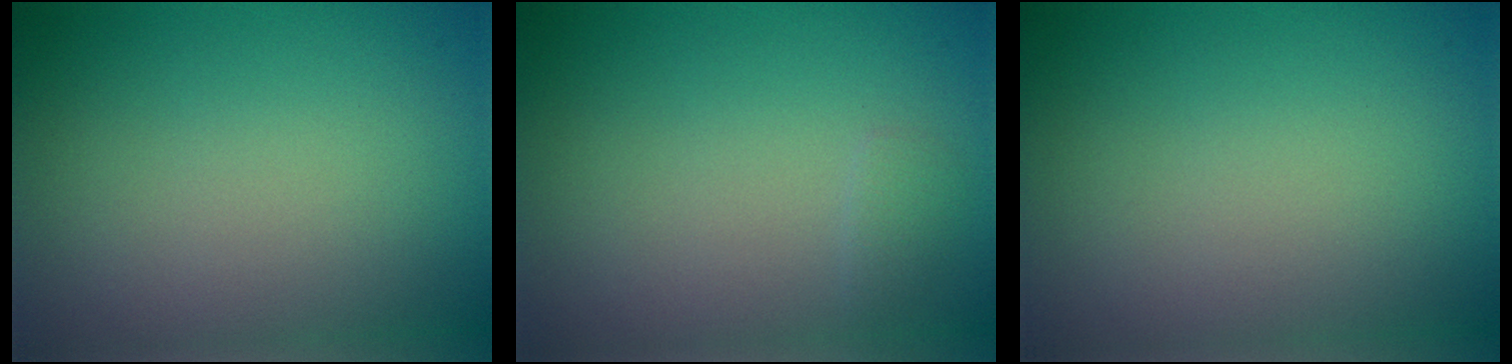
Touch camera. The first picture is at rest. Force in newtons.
{"total": 0.6, "press": 0.6, "slide": 0.0}
{"total": 0.0}